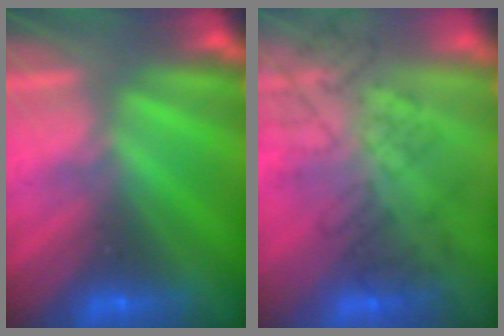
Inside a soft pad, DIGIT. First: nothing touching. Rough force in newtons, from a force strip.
{"total": 4.5}